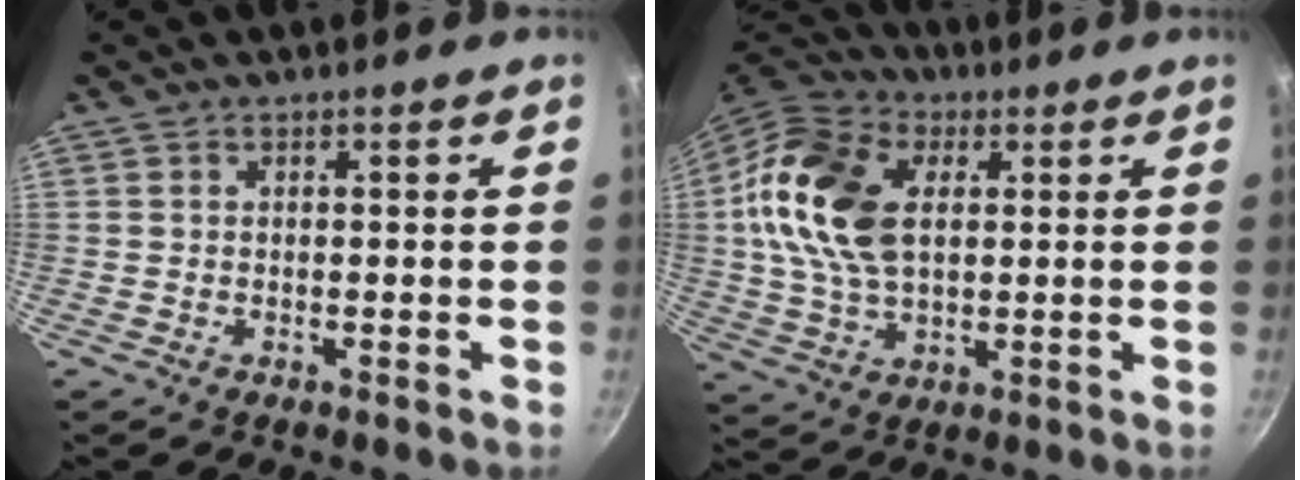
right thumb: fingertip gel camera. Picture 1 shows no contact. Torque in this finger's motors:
{"motor_torque": [-1.21, 1.83, 1.20, 0.42, 0.21]}